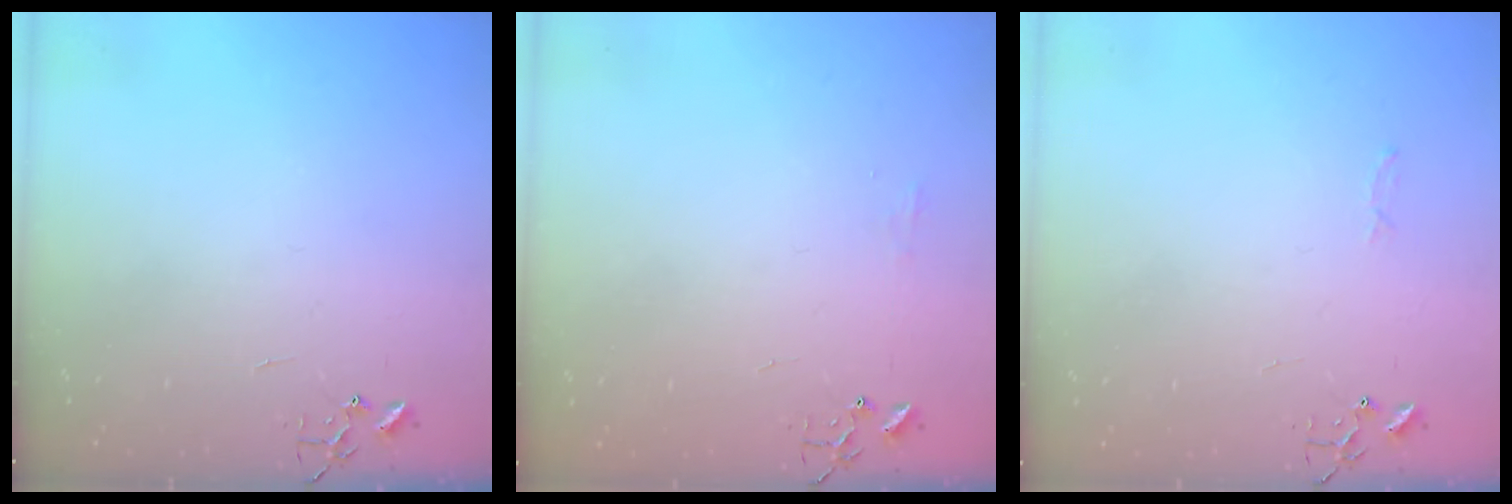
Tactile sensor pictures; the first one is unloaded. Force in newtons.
{"total": 4.5, "press": 4.4, "slide": 0.7}
{"total": 2.8, "press": 2.8, "slide": 0.4}